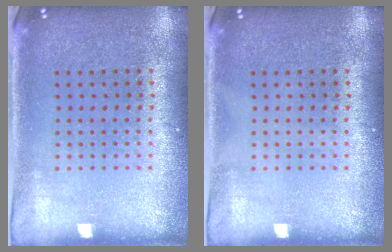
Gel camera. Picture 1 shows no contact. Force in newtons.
{"total": 0.0}